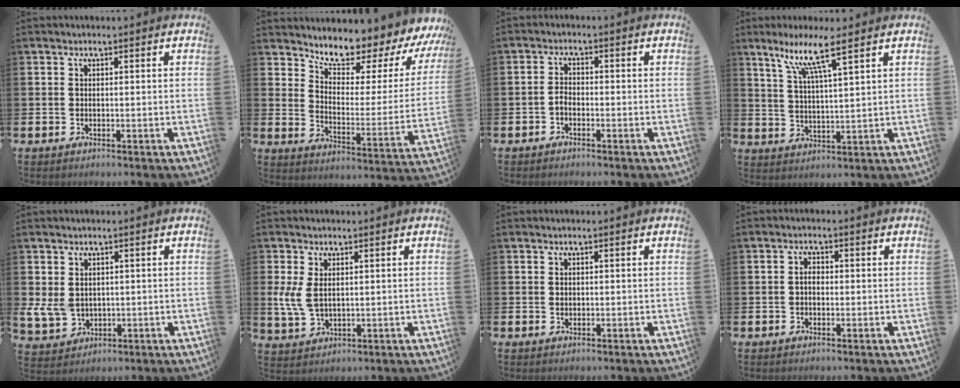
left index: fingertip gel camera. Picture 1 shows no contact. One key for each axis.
{"total": 7.8, "fx": 7.4, "fy": 2.0, "fz": 1.9, "tx": -0.062, "ty": -0.067, "tz": 0.120}
{"total": 1.5, "fx": -0.9, "fy": 0.8, "fz": 0.8, "tx": -0.009, "ty": 0.000, "tz": -0.021}
{"total": 8.0, "fx": 5.9, "fy": 0.5, "fz": 5.3, "tx": -0.112, "ty": -0.019, "tz": 0.099}
{"total": 3.2, "fx": 1.3, "fy": 2.6, "fz": 1.5, "tx": -0.023, "ty": -0.003, "tz": 0.021}
{"total": 4.3, "fx": 1.2, "fy": 2.6, "fz": 3.2, "tx": -0.066, "ty": 0.003, "tz": 0.019}
{"total": 0.6, "fx": 0.2, "fy": 0.5, "fz": 0.2, "tx": 0.011, "ty": -0.002, "tz": 0.000}
{"total": 1.9, "fx": -0.1, "fy": 1.3, "fz": 1.4, "tx": -0.015, "ty": 0.002, "tz": -0.006}